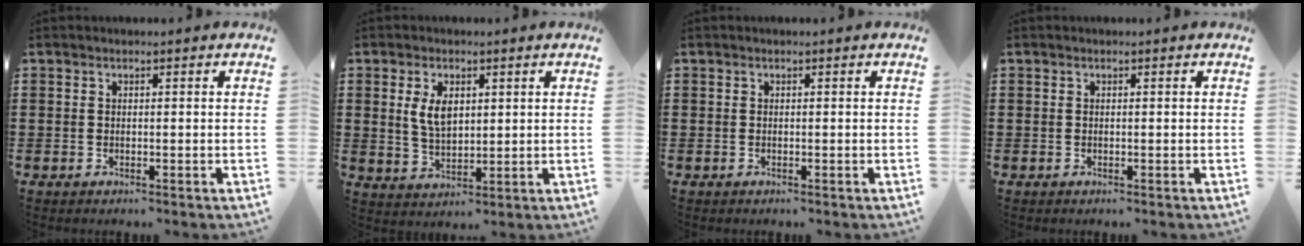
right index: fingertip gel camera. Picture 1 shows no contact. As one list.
[{"total": 4.9, "force": [1.4, 2.6, 3.9], "torque": [-0.076, 0.004, 0.022]}, {"total": 0.0}, {"total": 0.0}]